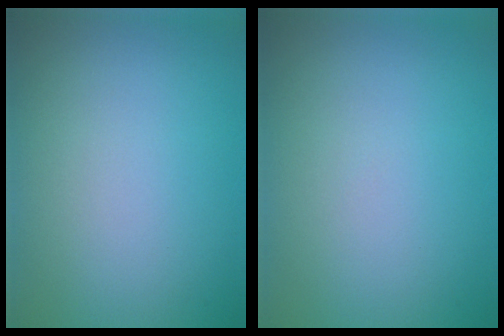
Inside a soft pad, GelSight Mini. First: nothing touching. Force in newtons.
{"total": 0.5, "press": 0.5, "slide": 0.1}